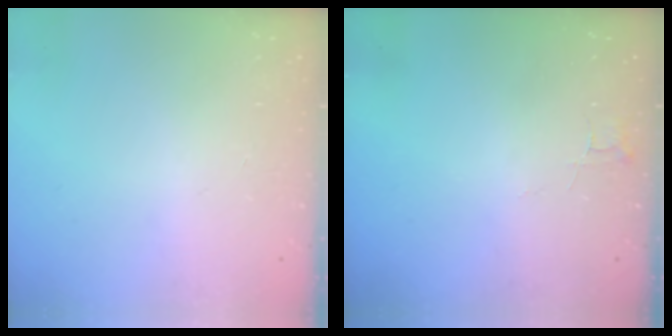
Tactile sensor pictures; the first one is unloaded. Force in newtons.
{"total": 3.5, "press": 3.5, "slide": 0.3}